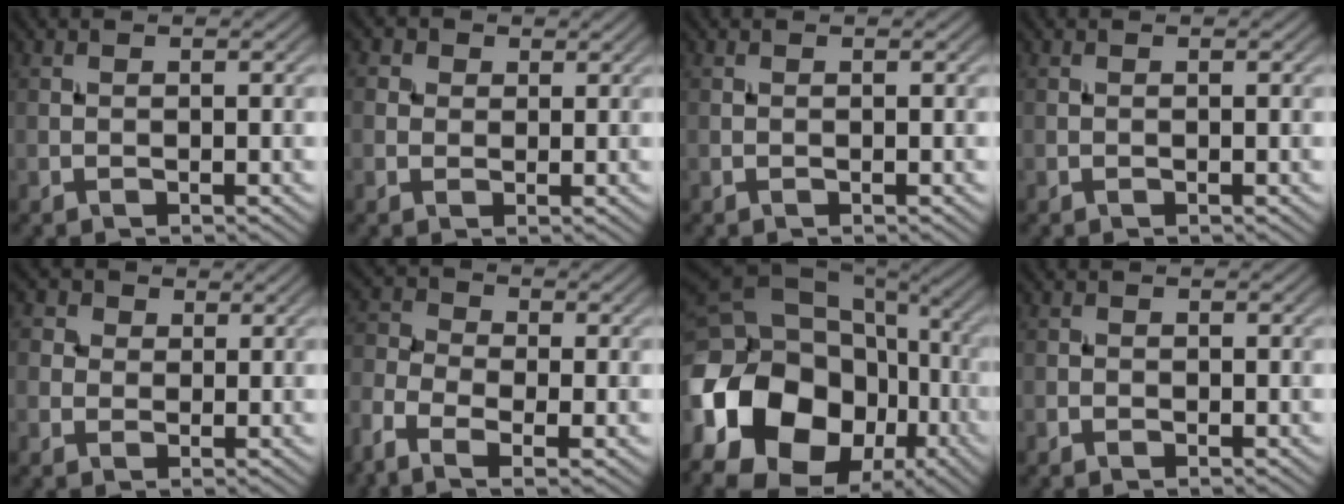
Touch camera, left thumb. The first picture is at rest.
{"total": 2.5, "force": [1.0, 2.2, 0.8], "torque": [-0.025, 0.002, 0.007]}
{"total": 0.0}
{"total": 0.0}
{"total": 3.3, "force": [1.2, 2.9, 1.1], "torque": [-0.041, 0.002, 0.010]}
{"total": 7.0, "force": [-3.7, 3.5, 4.7], "torque": [-0.120, -0.012, -0.082]}
{"total": 19.0, "force": [-7.0, 13.9, 10.9], "torque": [-0.252, -0.018, -0.128]}
{"total": 0.8, "force": [-0.4, 0.6, 0.3], "torque": [-0.003, -0.003, -0.007]}